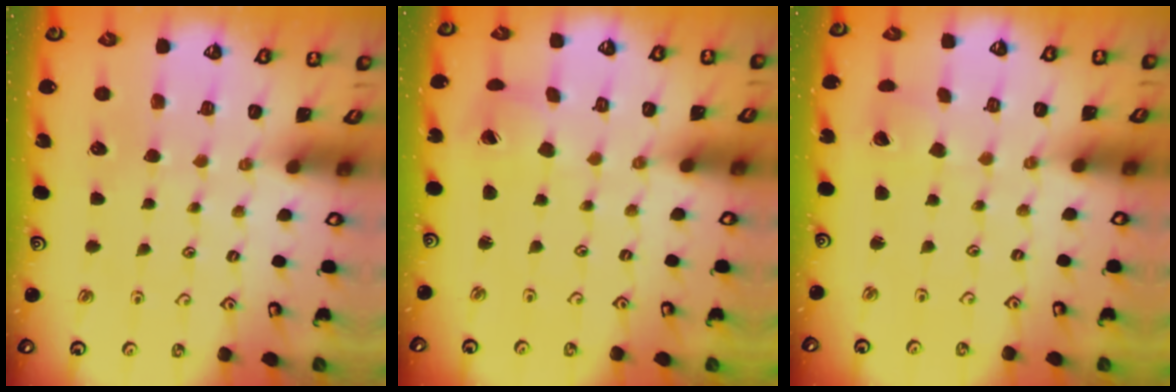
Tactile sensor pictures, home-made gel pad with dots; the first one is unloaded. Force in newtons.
{"total": 2.0, "press": 2.0, "slide": 0.2}
{"total": 1.1, "press": 1.1, "slide": 0.1}